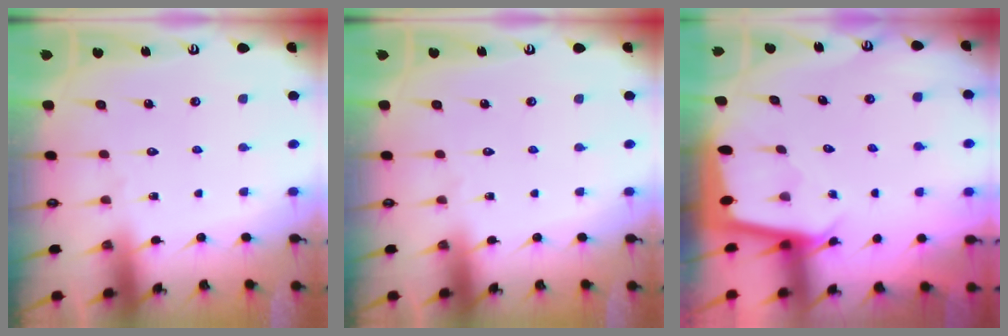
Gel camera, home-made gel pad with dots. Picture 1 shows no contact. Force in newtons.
{"total": 0.0}
{"total": 2.0, "press": 2.0, "slide": 0.1}